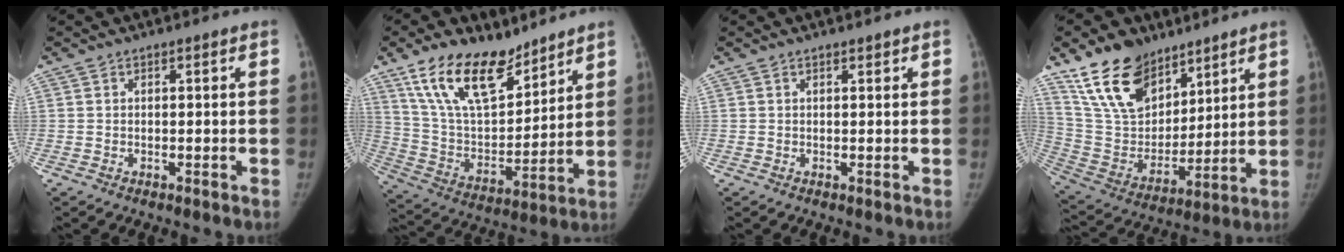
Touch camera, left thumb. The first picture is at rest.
{"total": 18.6, "force": [12.7, 8.6, 10.5], "torque": [-0.148, -0.063, 0.243]}
{"total": 0.6, "force": [0.5, 0.2, 0.2], "torque": [-0.001, -0.004, 0.007]}
{"total": 18.5, "force": [12.5, 10.7, 8.6], "torque": [-0.115, -0.053, 0.245]}